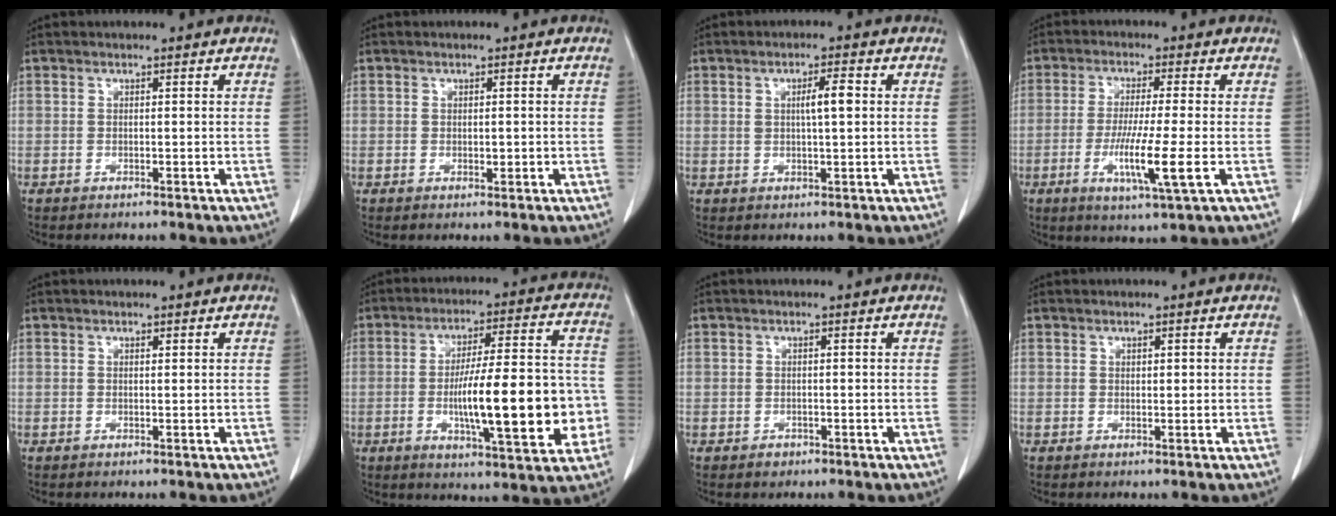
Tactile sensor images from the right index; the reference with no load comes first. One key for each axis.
{"total": 1.0, "fx": -0.1, "fy": 0.5, "fz": 0.8, "tx": -0.012, "ty": -0.001, "tz": 0.002}
{"total": 3.5, "fx": 0.8, "fy": 0.5, "fz": 3.4, "tx": -0.056, "ty": 0.004, "tz": 0.016}
{"total": 9.0, "fx": -2.4, "fy": -0.3, "fz": 8.6, "tx": -0.161, "ty": -0.025, "tz": -0.045}
{"total": 0.0}
{"total": 18.0, "fx": -3.2, "fy": 3.5, "fz": 17.3, "tx": -0.265, "ty": 0.014, "tz": -0.041}
{"total": 1.1, "fx": -0.6, "fy": 1.0, "fz": 0.2, "tx": 0.000, "ty": 0.003, "tz": -0.006}
{"total": 0.9, "fx": 0.4, "fy": 0.5, "fz": 0.6, "tx": -0.008, "ty": -0.001, "tz": 0.006}